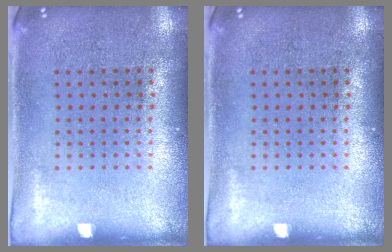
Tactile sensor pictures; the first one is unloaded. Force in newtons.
{"total": 0.0}